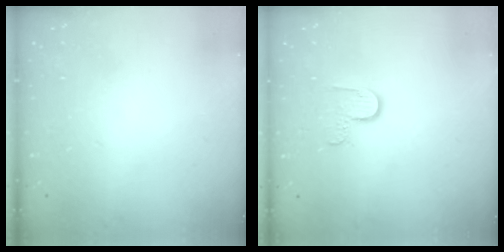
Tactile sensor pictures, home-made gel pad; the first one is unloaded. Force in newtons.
{"total": 6.0, "press": 6.0, "slide": 0.4}